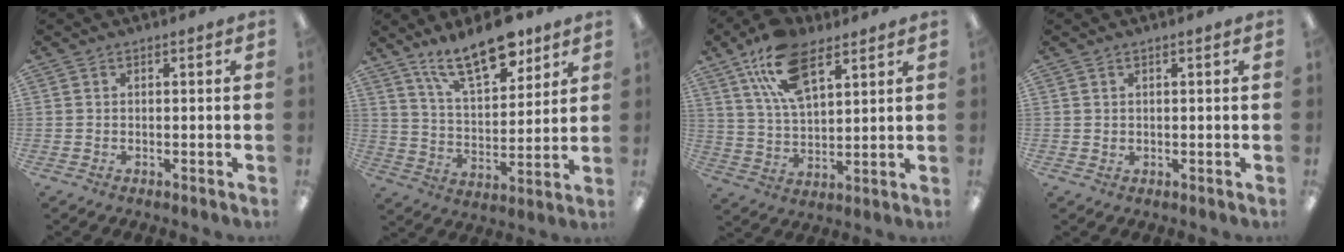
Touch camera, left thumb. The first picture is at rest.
{"total": 17.1, "force": [11.9, 6.9, 10.2], "torque": [-0.156, -0.065, 0.201]}
{"total": 15.2, "force": [8.9, 7.6, 9.8], "torque": [-0.179, -0.018, 0.163]}
{"total": 0.7, "force": [0.5, 0.3, 0.3], "torque": [-0.007, 0.001, 0.009]}